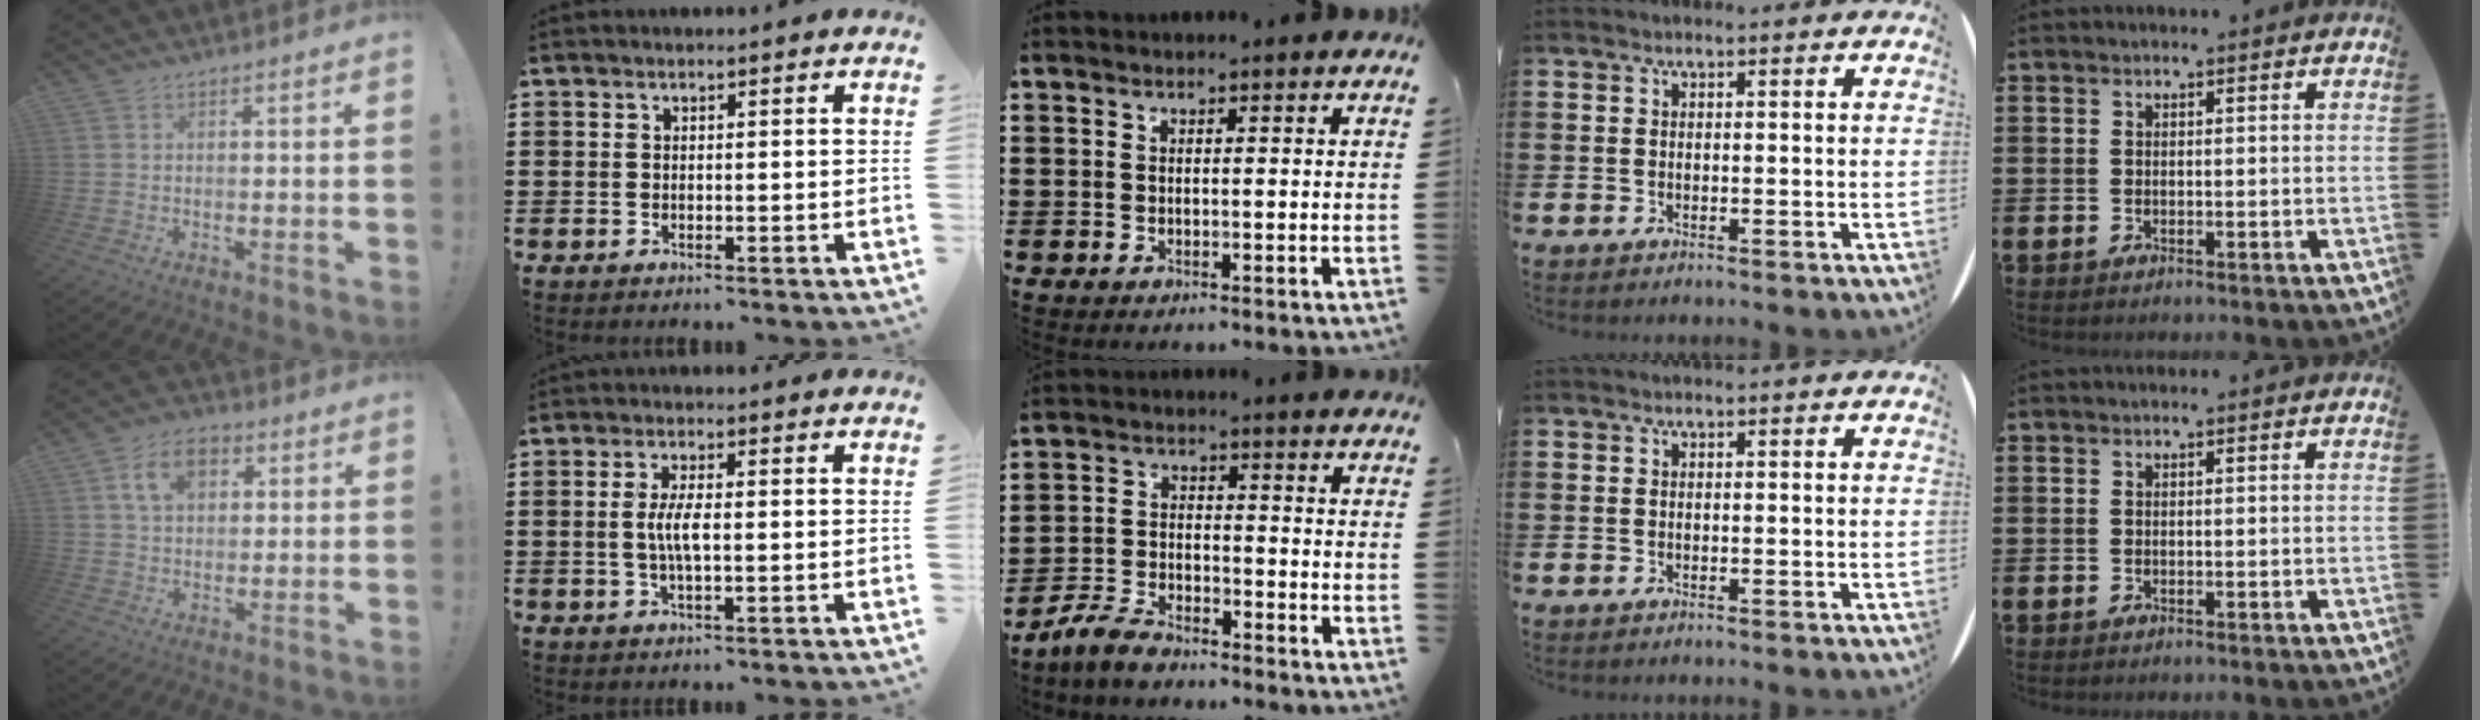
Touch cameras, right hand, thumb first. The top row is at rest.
{"thumb": {"total": 10.0, "force": [3.8, 6.7, 6.3], "torque": [-0.101, 0.010, 0.074]}, "index": {"total": 4.1, "force": [-0.3, 0.9, 4.0], "torque": [-0.087, -0.006, -0.011]}, "middle": {"total": 5.2, "force": [-4.8, 1.0, 1.6], "torque": [-0.048, 0.002, -0.099]}}